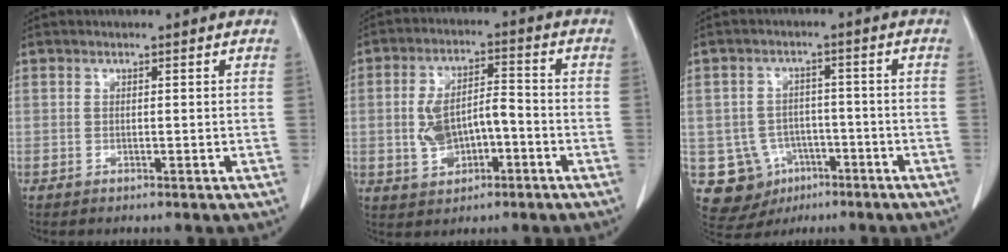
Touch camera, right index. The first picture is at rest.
{"total": 8.2, "force": [-2.0, 4.4, 6.7], "torque": [-0.134, 0.019, -0.026]}
{"total": 9.7, "force": [-3.3, 8.9, 2.0], "torque": [-0.049, 0.017, -0.035]}